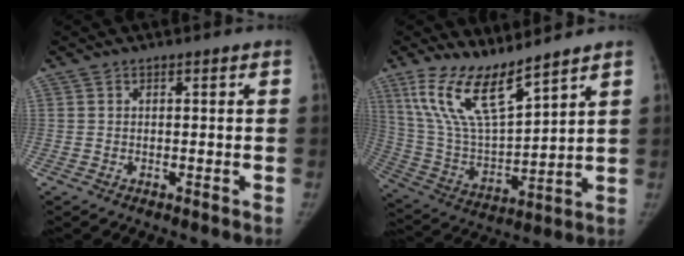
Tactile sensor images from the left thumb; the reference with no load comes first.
{"total": 14.6, "force": [10.6, 3.6, 9.4], "torque": [-0.166, -0.063, 0.224]}